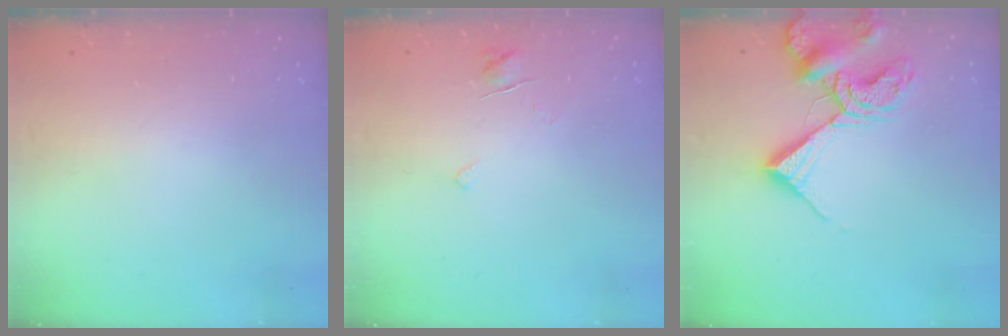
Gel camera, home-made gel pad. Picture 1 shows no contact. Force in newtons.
{"total": 3.4, "press": 3.4, "slide": 0.3}
{"total": 11.6, "press": 11.6, "slide": 1.4}